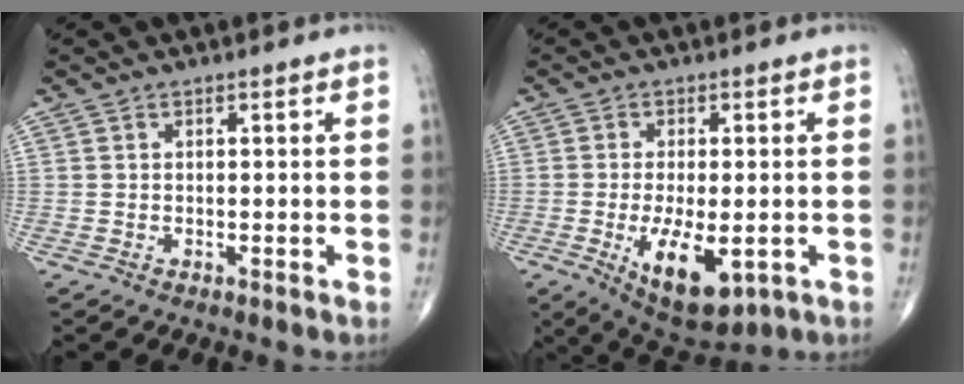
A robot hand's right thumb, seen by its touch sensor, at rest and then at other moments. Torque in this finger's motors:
{"motor_torque": [-0.21, 1.39, 0.48, 0.20, 0.26]}